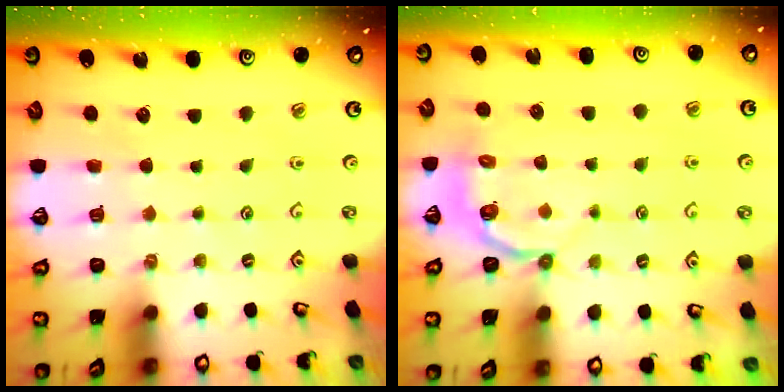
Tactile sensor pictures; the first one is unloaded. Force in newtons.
{"total": 3.6, "press": 2.6, "slide": 2.5}